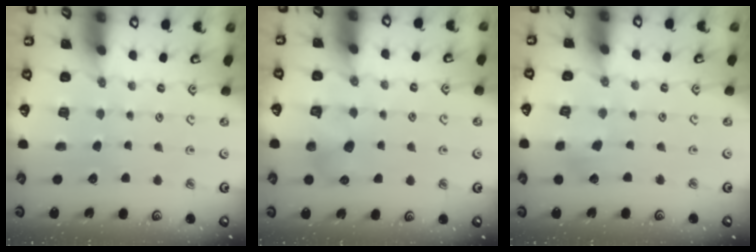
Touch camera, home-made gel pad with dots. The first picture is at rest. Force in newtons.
{"total": 6.6, "press": 6.5, "slide": 0.8}
{"total": 2.3, "press": 2.3, "slide": 0.4}